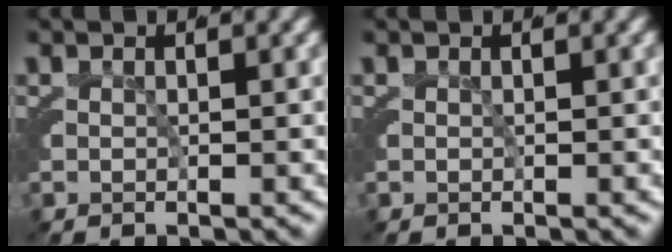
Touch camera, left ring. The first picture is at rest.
{"total": 0.0}